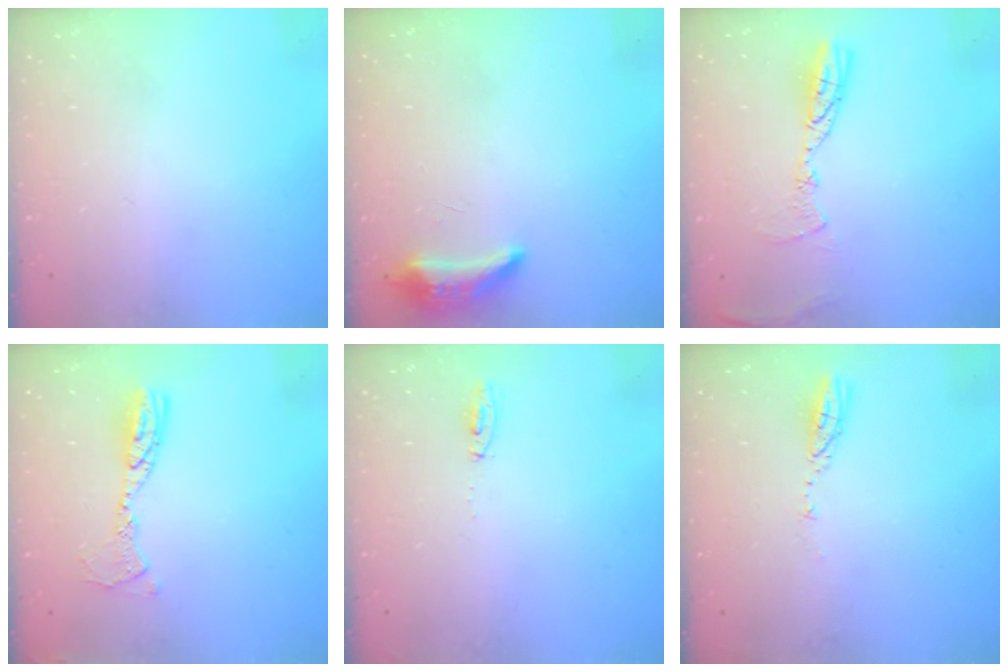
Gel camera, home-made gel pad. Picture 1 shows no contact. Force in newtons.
{"total": 8.5, "press": 8.4, "slide": 1.6}
{"total": 9.3, "press": 9.3, "slide": 0.9}
{"total": 10.6, "press": 10.6, "slide": 0.9}
{"total": 16.2, "press": 5.8, "slide": 15.1}
{"total": 3.7, "press": 3.6, "slide": 0.3}